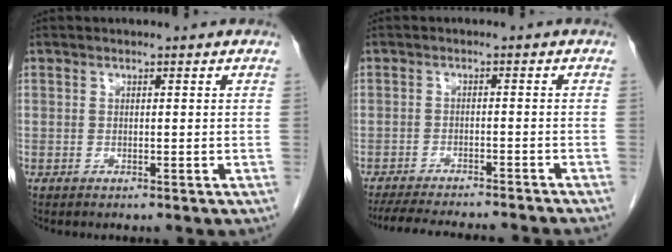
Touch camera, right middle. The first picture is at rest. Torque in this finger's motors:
{"motor_torque": [1.08, -1.06, 0.03, 0.06]}